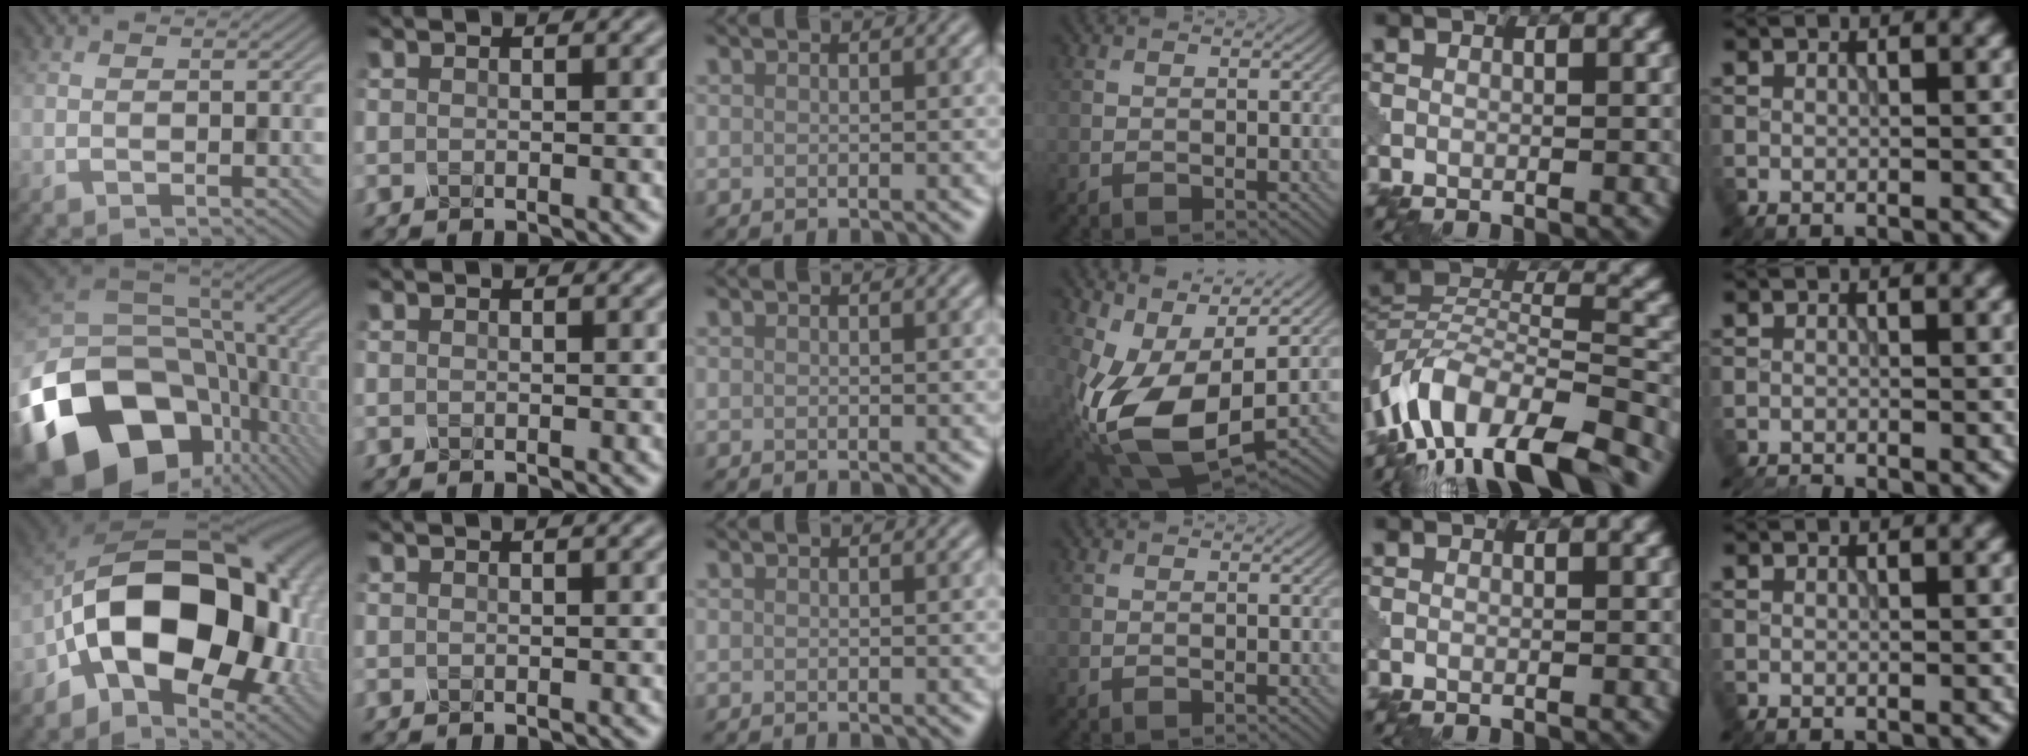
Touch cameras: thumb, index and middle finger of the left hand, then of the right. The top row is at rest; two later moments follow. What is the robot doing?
{"motion": "shake", "object": "sieve"}